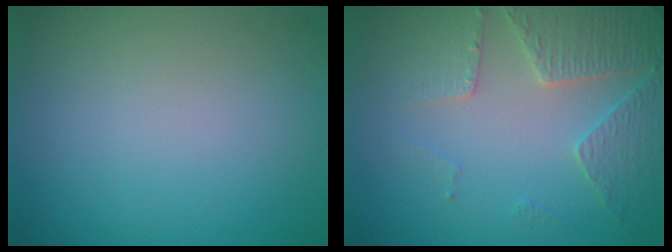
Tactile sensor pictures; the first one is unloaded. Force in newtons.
{"total": 4.0, "press": 3.9, "slide": 0.7}